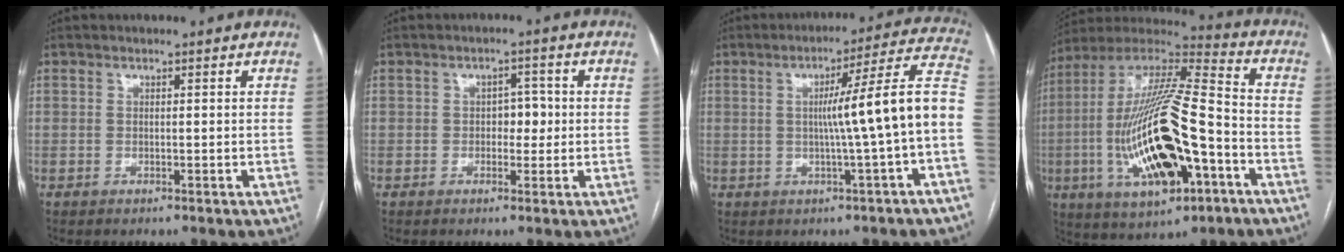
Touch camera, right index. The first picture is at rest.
{"total": 3.2, "force": [-0.1, 2.0, 2.5], "torque": [-0.026, 0.010, -0.002]}
{"total": 12.6, "force": [-1.2, -1.6, 12.5], "torque": [-0.164, 0.022, -0.020]}
{"total": 24.0, "force": [-6.6, 6.5, 22.2], "torque": [-0.457, -0.016, -0.104]}